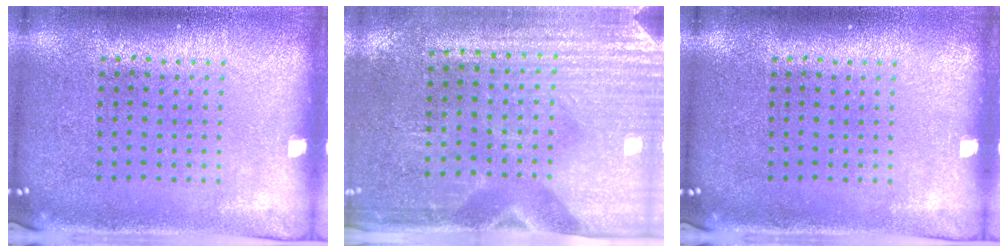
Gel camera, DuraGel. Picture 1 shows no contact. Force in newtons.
{"total": 3.0, "press": 2.7, "slide": 1.4}
{"total": 0.0}